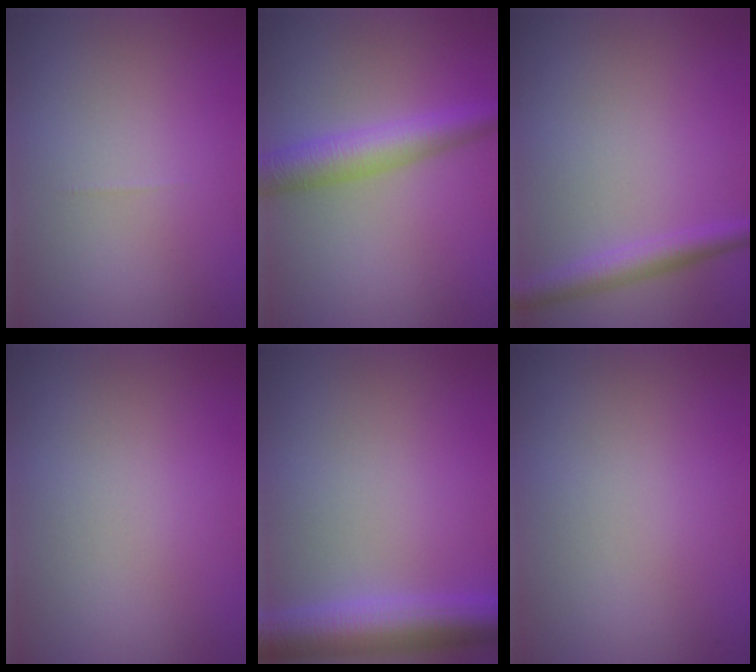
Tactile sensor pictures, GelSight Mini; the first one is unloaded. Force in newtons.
{"total": 4.5, "press": 4.5, "slide": 0.1}
{"total": 2.6, "press": 2.6, "slide": 0.0}
{"total": 0.0}
{"total": 5.9, "press": 5.9, "slide": 0.2}
{"total": 0.0}